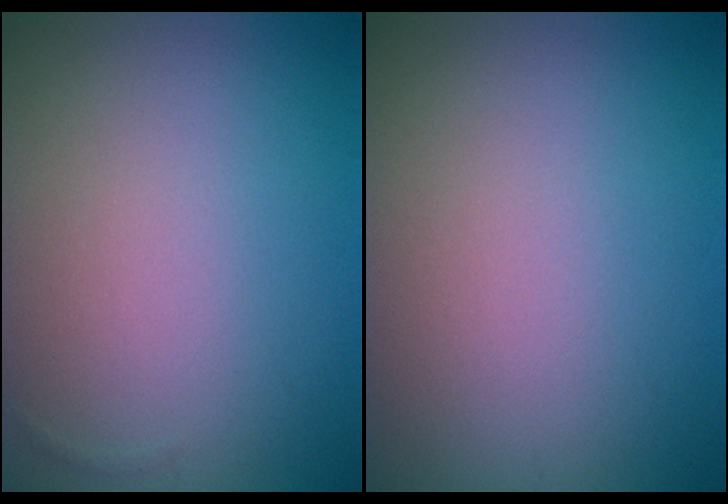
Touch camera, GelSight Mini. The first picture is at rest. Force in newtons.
{"total": 0.0}